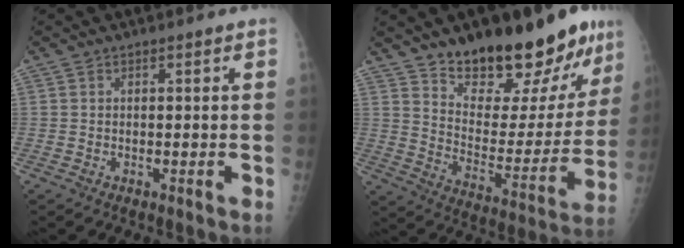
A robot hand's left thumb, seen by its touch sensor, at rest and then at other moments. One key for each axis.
{"total": 24.1, "fx": 17.3, "fy": 9.0, "fz": 14.1, "tx": -0.162, "ty": -0.106, "tz": 0.267}